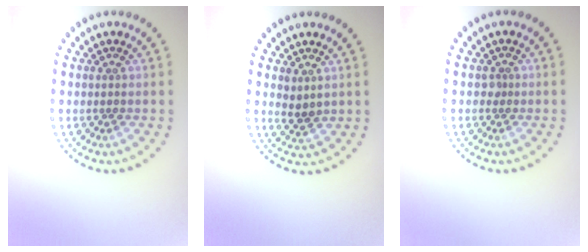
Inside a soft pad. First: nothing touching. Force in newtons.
{"total": 1.6, "press": 1.4, "slide": 0.8}
{"total": 0.6, "press": 0.5, "slide": 0.4}